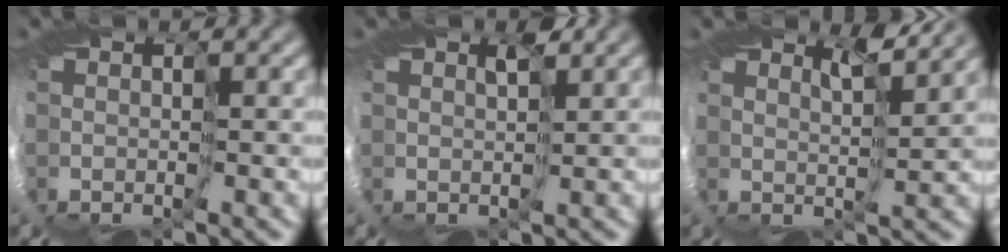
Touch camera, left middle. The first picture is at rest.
{"total": 1.2, "force": [1.1, 0.2, 0.5], "torque": [-0.010, 0.007, 0.008]}
{"total": 2.5, "force": [2.4, 0.0, 0.5], "torque": [-0.010, 0.009, 0.023]}